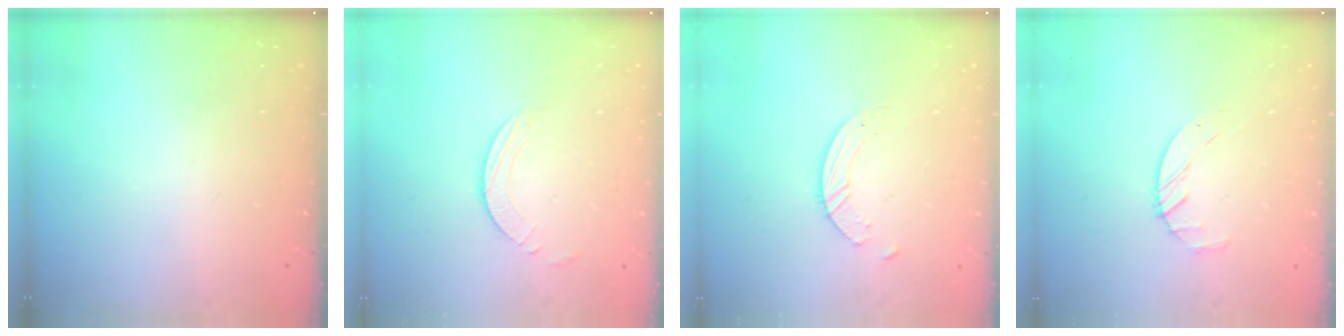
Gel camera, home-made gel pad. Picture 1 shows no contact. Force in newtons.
{"total": 2.8, "press": 2.8, "slide": 0.2}
{"total": 4.5, "press": 4.5, "slide": 0.3}
{"total": 2.5, "press": 2.5, "slide": 0.4}